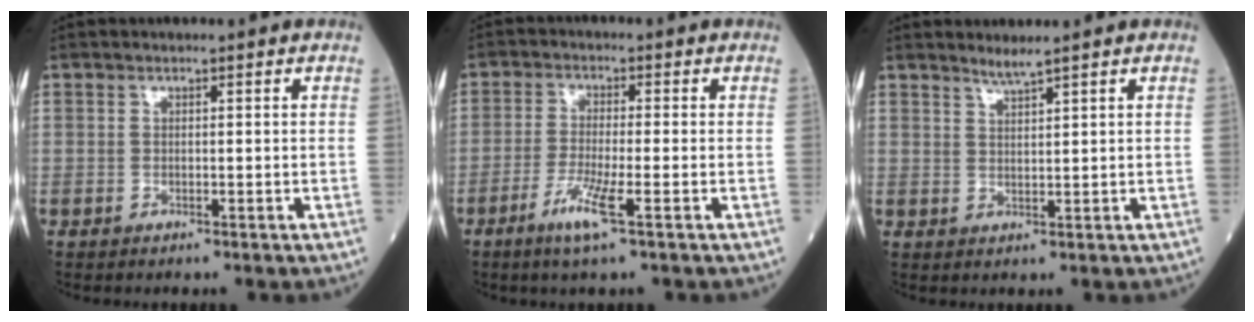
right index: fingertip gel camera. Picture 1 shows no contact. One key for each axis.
{"total": 5.7, "fx": -2.9, "fy": -0.2, "fz": 4.9, "tx": -0.099, "ty": -0.012, "tz": -0.058}
{"total": 1.9, "fx": 1.7, "fy": -0.6, "fz": 0.7, "tx": -0.016, "ty": -0.006, "tz": 0.035}